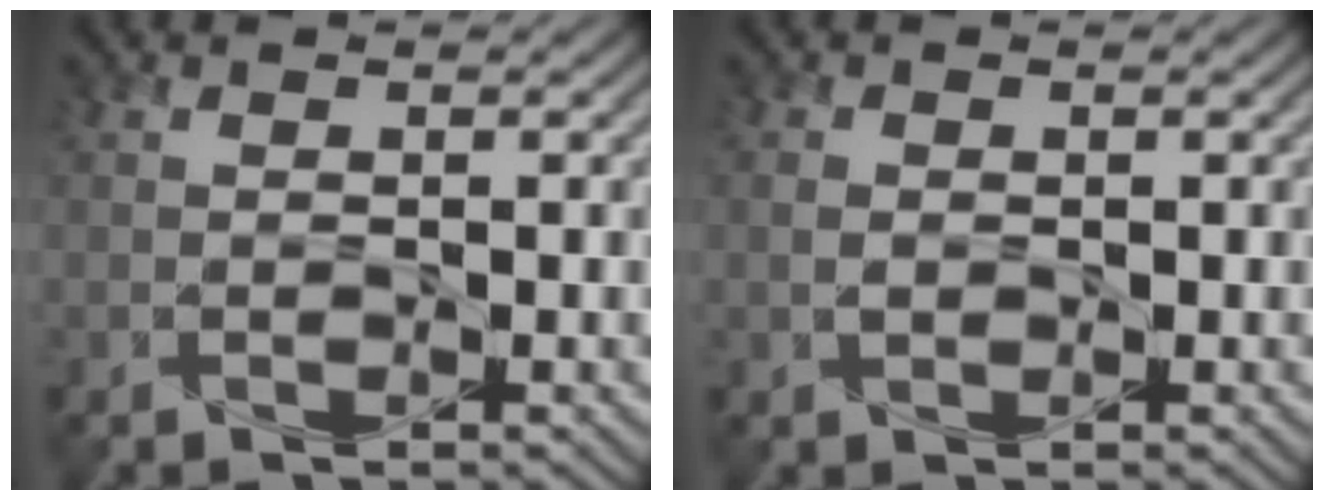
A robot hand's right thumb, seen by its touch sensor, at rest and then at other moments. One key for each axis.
{"total": 1.4, "fx": 0.0, "fy": 1.1, "fz": 0.9, "tx": -0.025, "ty": -0.001, "tz": -0.002}